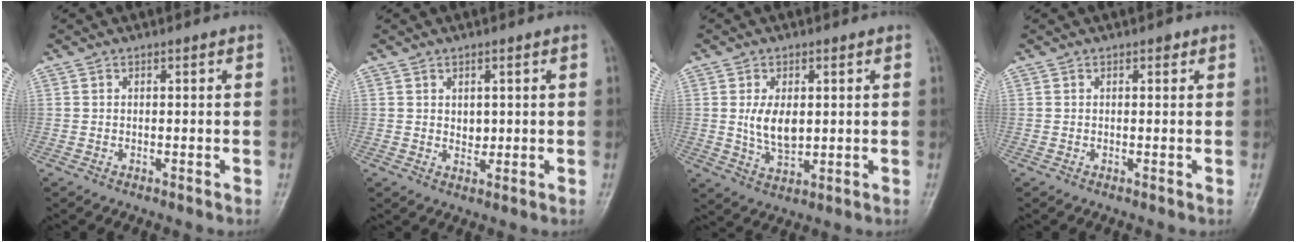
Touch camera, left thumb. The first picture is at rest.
{"total": 2.2, "force": [0.6, 1.6, 1.4], "torque": [-0.011, -0.006, 0.013]}
{"total": 6.8, "force": [0.9, 3.9, 5.5], "torque": [-0.089, -0.013, 0.023]}
{"total": 0.9, "force": [0.5, 0.5, 0.5], "torque": [0.000, -0.001, 0.003]}